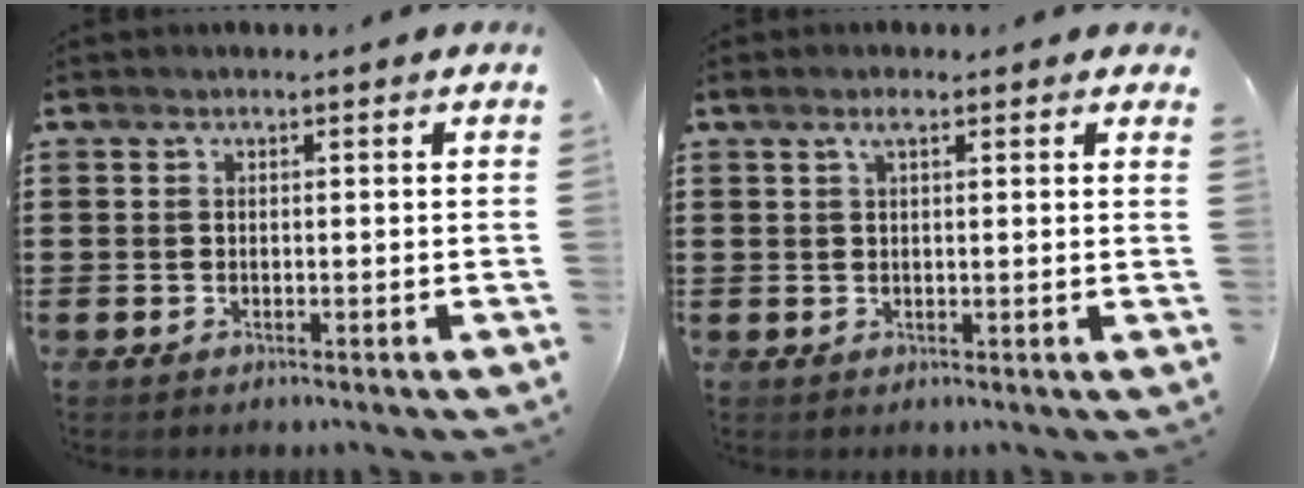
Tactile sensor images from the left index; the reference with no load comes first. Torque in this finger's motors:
{"motor_torque": [0.94, -1.19, 0.30, 0.08]}